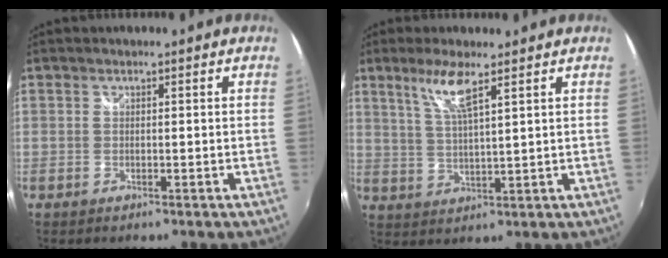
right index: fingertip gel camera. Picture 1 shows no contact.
{"total": 6.2, "force": [3.8, 0.5, 4.9], "torque": [-0.100, -0.004, 0.077]}